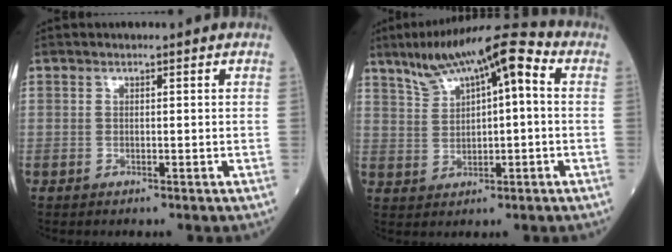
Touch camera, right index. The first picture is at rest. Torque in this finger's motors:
{"motor_torque": [1.10, 1.04, 0.17, 0.06]}